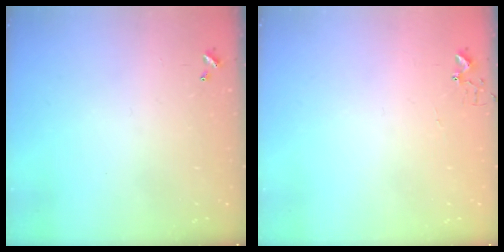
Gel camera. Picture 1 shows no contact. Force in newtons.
{"total": 2.7, "press": 2.7, "slide": 0.3}